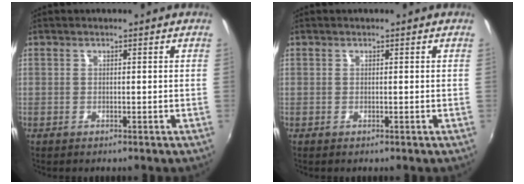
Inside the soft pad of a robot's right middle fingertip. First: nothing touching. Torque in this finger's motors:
{"motor_torque": [0.09, -0.13, 0.08, 0.01]}